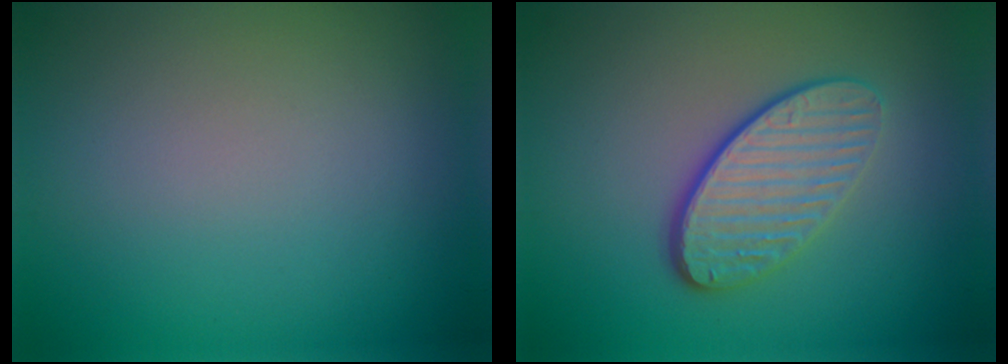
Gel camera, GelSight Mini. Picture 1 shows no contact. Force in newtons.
{"total": 4.3, "press": 3.3, "slide": 2.8}